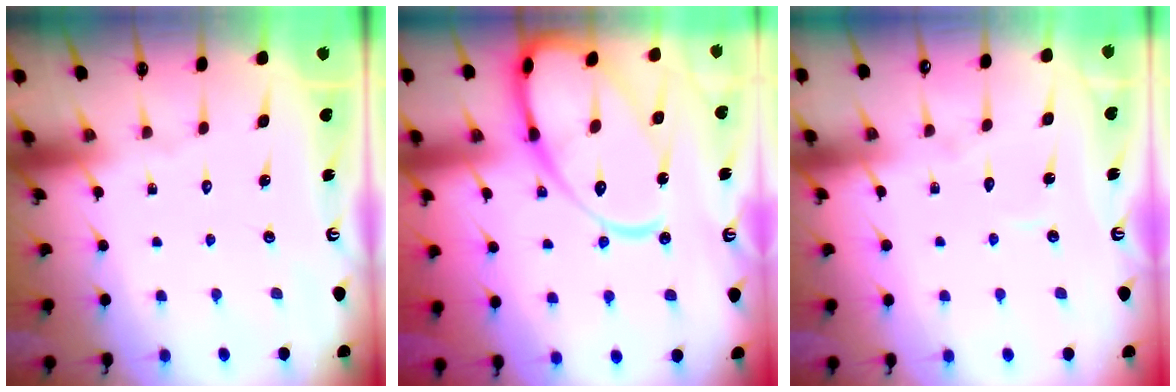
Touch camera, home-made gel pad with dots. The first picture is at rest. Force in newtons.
{"total": 18.5, "press": 18.4, "slide": 1.9}
{"total": 2.5, "press": 2.5, "slide": 0.2}